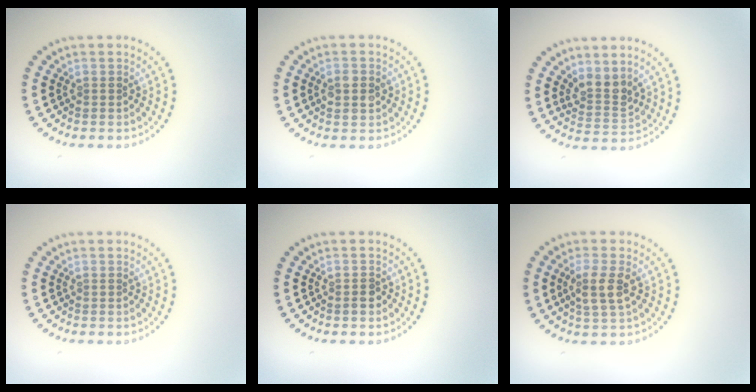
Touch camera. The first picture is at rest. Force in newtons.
{"total": 2.4, "press": 2.4, "slide": 0.1}
{"total": 2.6, "press": 1.9, "slide": 1.8}
{"total": 0.0}
{"total": 1.3, "press": 1.1, "slide": 0.6}
{"total": 2.6, "press": 2.5, "slide": 0.9}